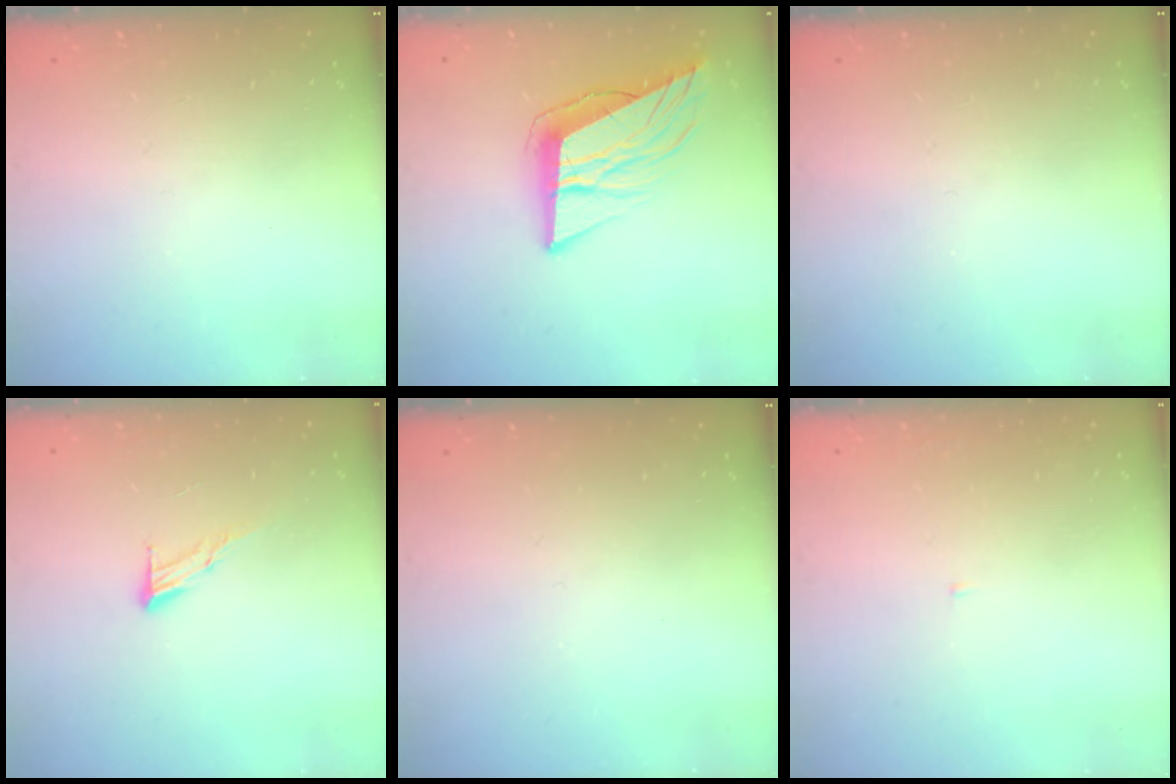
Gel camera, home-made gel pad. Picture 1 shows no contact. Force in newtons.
{"total": 12.0, "press": 11.6, "slide": 3.3}
{"total": 0.0}
{"total": 7.2, "press": 7.2, "slide": 0.6}
{"total": 0.0}
{"total": 2.1, "press": 2.1, "slide": 0.2}